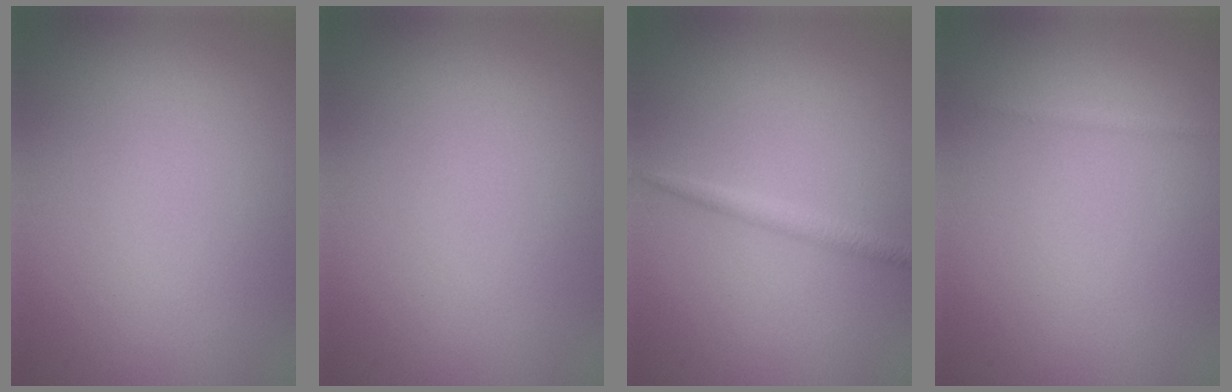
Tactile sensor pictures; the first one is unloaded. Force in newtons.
{"total": 0.0}
{"total": 1.4, "press": 1.4, "slide": 0.1}
{"total": 0.5, "press": 0.5, "slide": 0.0}